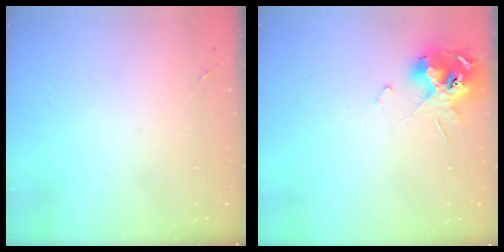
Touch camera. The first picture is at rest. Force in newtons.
{"total": 11.4, "press": 11.3, "slide": 1.0}